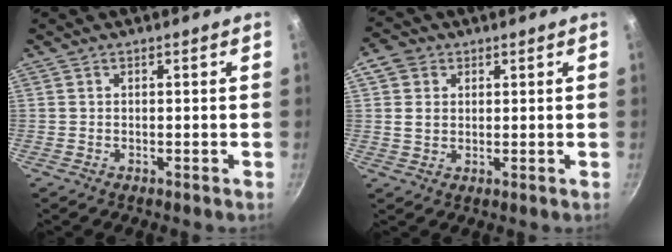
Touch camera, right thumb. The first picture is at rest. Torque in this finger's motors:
{"motor_torque": [-0.47, 0.64, 0.25, -0.05, 0.10]}